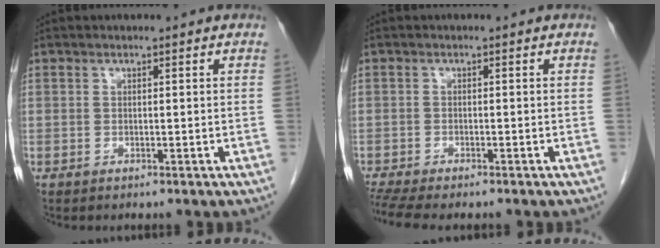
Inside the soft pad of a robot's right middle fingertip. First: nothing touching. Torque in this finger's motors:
{"motor_torque": [0.66, -0.57, 0.06, 0.05]}